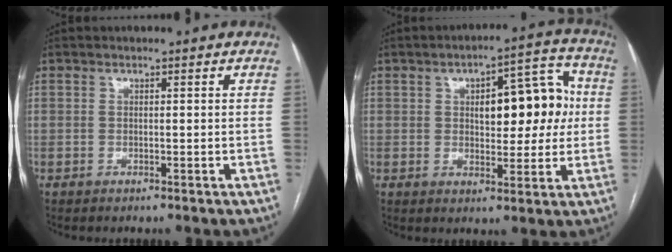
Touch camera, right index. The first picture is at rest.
{"total": 11.1, "force": [1.5, 4.5, 10.0], "torque": [-0.127, 0.034, 0.027]}